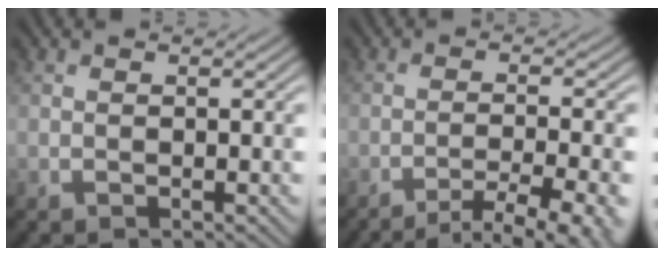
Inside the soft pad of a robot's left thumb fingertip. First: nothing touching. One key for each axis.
{"total": 8.4, "fx": -6.3, "fy": 1.3, "fz": 5.4, "tx": -0.082, "ty": -0.002, "tz": -0.081}